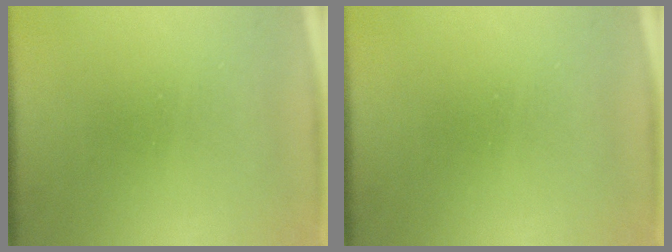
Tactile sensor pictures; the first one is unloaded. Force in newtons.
{"total": 0.0}